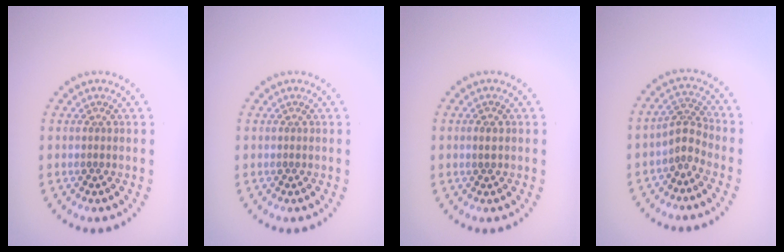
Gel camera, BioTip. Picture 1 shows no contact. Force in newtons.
{"total": 0.0}
{"total": 0.9, "press": 0.9, "slide": 0.0}
{"total": 2.2, "press": 1.5, "slide": 1.7}